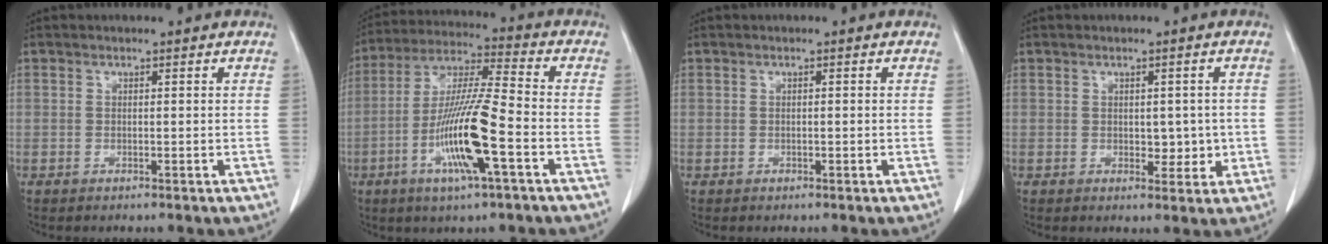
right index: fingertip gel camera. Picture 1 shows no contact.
{"total": 14.9, "force": [-5.0, 1.1, 14.0], "torque": [-0.280, -0.009, -0.095]}
{"total": 0.6, "force": [0.0, 0.5, 0.4], "torque": [-0.008, 0.001, 0.001]}
{"total": 4.7, "force": [-0.3, 2.9, 3.8], "torque": [-0.049, 0.009, 0.007]}